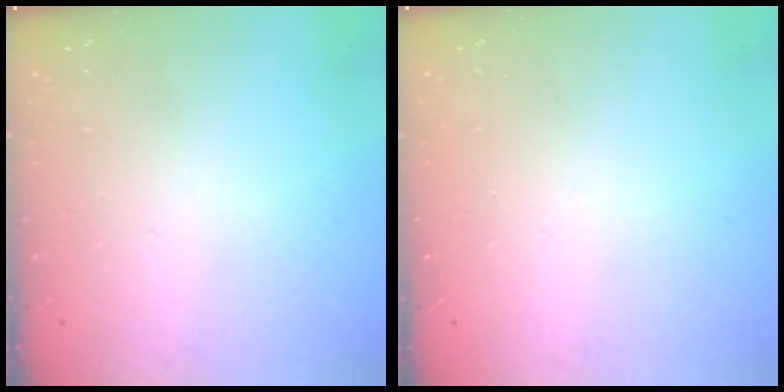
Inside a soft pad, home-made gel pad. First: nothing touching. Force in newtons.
{"total": 0.0}